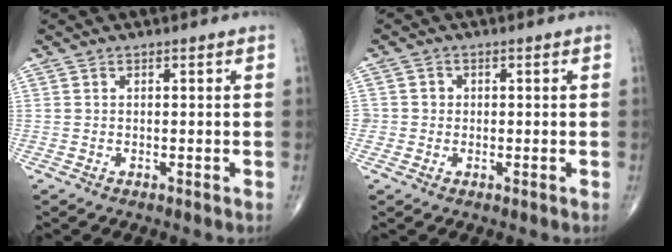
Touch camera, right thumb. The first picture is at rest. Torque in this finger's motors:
{"motor_torque": [0.42, 0.37, 0.13, 0.02, -0.05]}